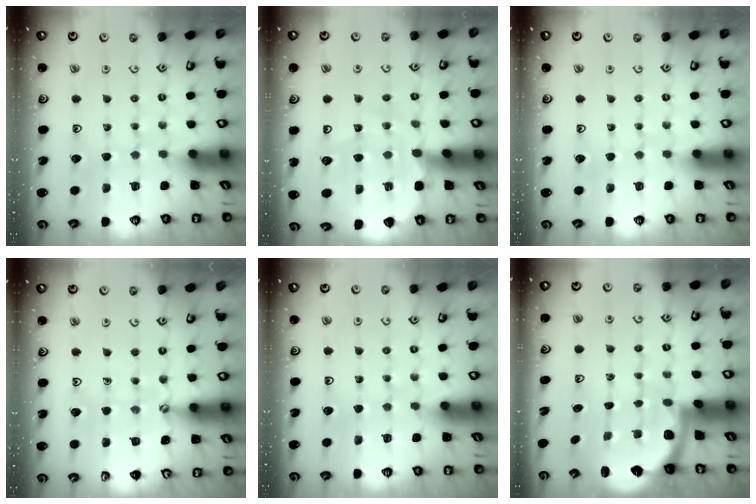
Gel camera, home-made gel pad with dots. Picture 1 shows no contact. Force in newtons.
{"total": 10.1, "press": 10.1, "slide": 1.3}
{"total": 0.0}
{"total": 1.9, "press": 1.9, "slide": 0.2}
{"total": 0.0}
{"total": 2.2, "press": 2.0, "slide": 0.8}